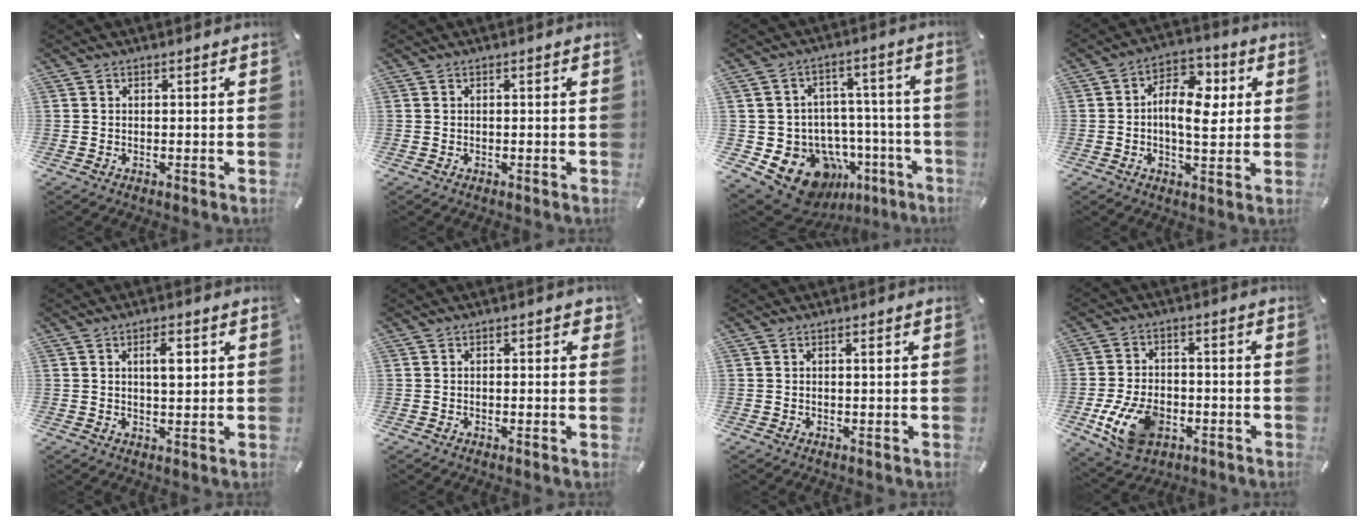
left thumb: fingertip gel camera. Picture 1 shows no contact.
{"total": 0.0}
{"total": 15.8, "force": [-8.1, 11.5, 7.3], "torque": [-0.104, 0.046, -0.118]}
{"total": 10.9, "force": [1.4, 6.7, 8.5], "torque": [-0.129, -0.004, 0.021]}
{"total": 5.0, "force": [1.4, 1.8, 4.4], "torque": [-0.069, -0.003, 0.016]}
{"total": 1.2, "force": [-0.1, 0.6, 1.1], "torque": [-0.013, -0.001, -0.004]}
{"total": 0.5, "force": [0.1, 0.0, 0.5], "torque": [-0.009, -0.002, 0.002]}
{"total": 12.1, "force": [-4.2, 8.1, 7.9], "torque": [-0.172, 0.004, -0.074]}